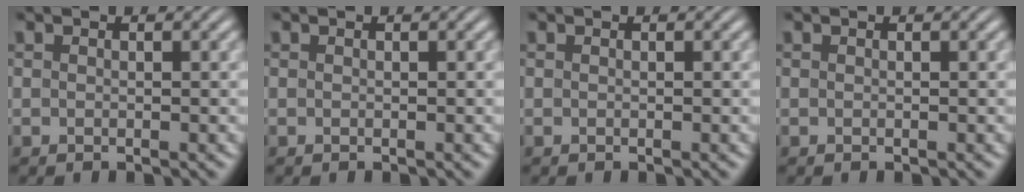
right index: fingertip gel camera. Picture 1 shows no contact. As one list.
[{"total": 0.0}, {"total": 0.0}, {"total": 0.0}]